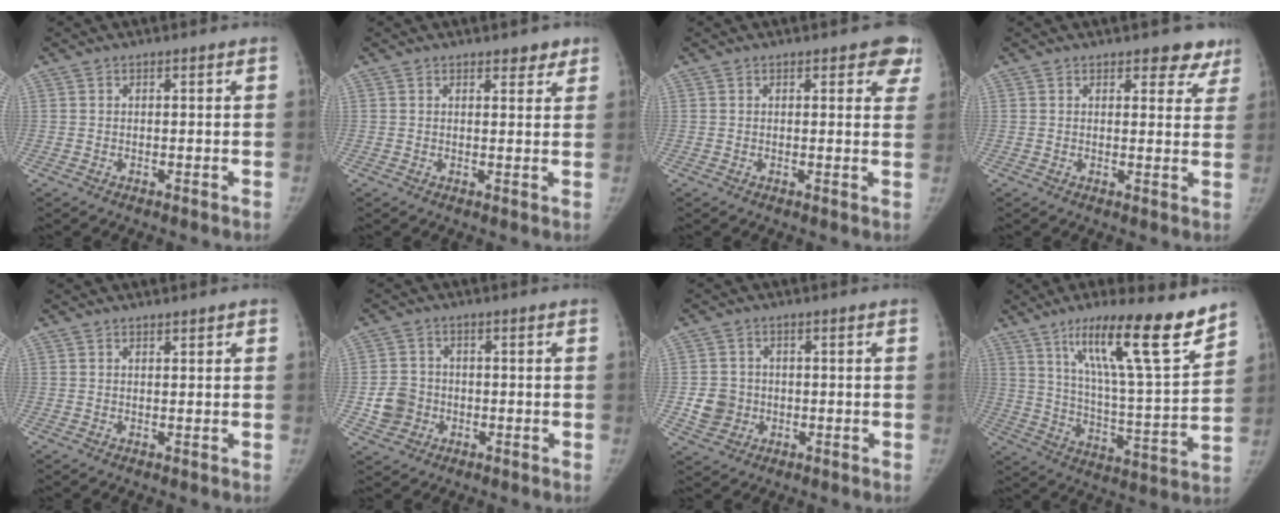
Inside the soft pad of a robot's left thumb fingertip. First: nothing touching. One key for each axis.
{"total": 2.8, "fx": 2.1, "fy": 1.3, "fz": 1.3, "tx": 0.001, "ty": -0.011, "tz": 0.026}
{"total": 5.4, "fx": 3.7, "fy": 2.6, "fz": 2.9, "tx": 0.008, "ty": -0.013, "tz": 0.029}
{"total": 5.5, "fx": 4.3, "fy": 2.8, "fz": 2.0, "tx": 0.018, "ty": -0.022, "tz": 0.043}
{"total": 0.9, "fx": 0.7, "fy": 0.3, "fz": 0.5, "tx": -0.005, "ty": -0.003, "tz": 0.011}
{"total": 5.8, "fx": -1.3, "fy": 5.3, "fz": 2.0, "tx": -0.022, "ty": 0.013, "tz": -0.023}
{"total": 5.3, "fx": -0.8, "fy": 5.0, "fz": 1.8, "tx": -0.016, "ty": 0.008, "tz": -0.010}
{"total": 20.7, "fx": 14.0, "fy": 2.7, "fz": 15.0, "tx": -0.217, "ty": -0.072, "tz": 0.232}